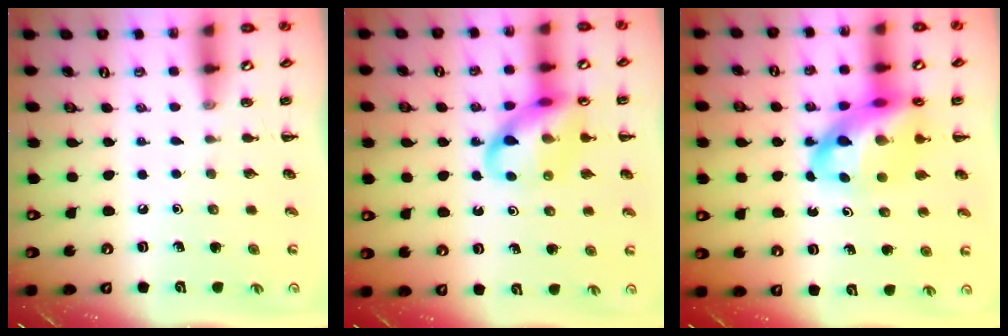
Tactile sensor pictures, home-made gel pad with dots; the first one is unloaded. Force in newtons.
{"total": 14.3, "press": 14.2, "slide": 1.6}
{"total": 15.8, "press": 15.2, "slide": 4.0}